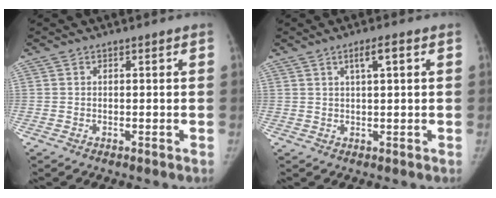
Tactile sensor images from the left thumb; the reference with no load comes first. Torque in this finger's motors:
{"motor_torque": [-0.12, 0.00, 0.15, 0.39, 0.00]}